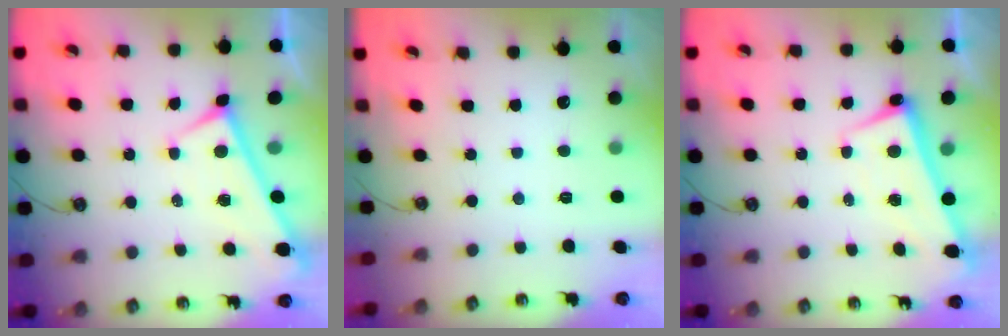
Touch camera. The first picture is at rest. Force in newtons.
{"total": 0.0}
{"total": 2.5, "press": 2.4, "slide": 0.7}